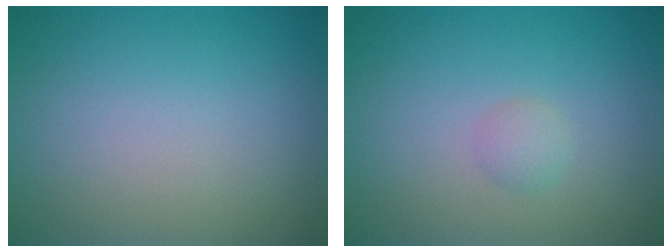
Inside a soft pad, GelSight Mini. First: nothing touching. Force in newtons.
{"total": 1.0, "press": 1.0, "slide": 0.0}